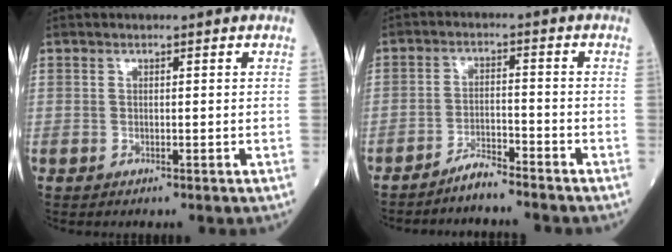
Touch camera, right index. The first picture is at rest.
{"total": 3.7, "force": [-3.6, -0.1, 0.9], "torque": [-0.015, -0.012, -0.066]}